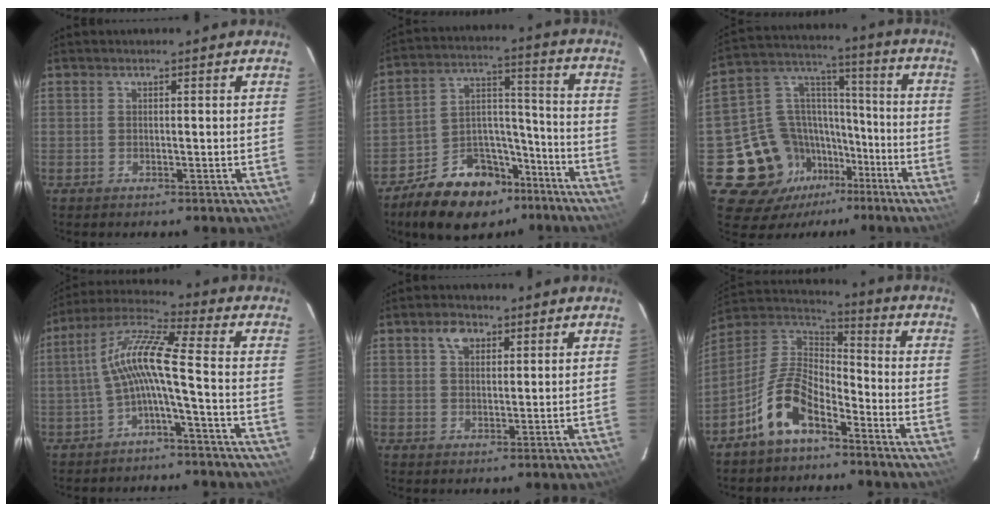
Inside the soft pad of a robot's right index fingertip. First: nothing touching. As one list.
[{"total": 16.9, "force": [-11.9, 9.5, 7.4], "torque": [-0.141, 0.048, -0.174]}, {"total": 17.3, "force": [-8.7, 13.8, 5.8], "torque": [-0.138, 0.056, -0.125]}, {"total": 9.3, "force": [-2.3, 0.1, 9.0], "torque": [-0.196, 0.020, -0.047]}, {"total": 3.5, "force": [1.8, 2.4, 1.9], "torque": [-0.029, 0.011, 0.032]}, {"total": 12.1, "force": [-7.1, 5.8, 8.0], "torque": [-0.176, 0.019, -0.139]}]